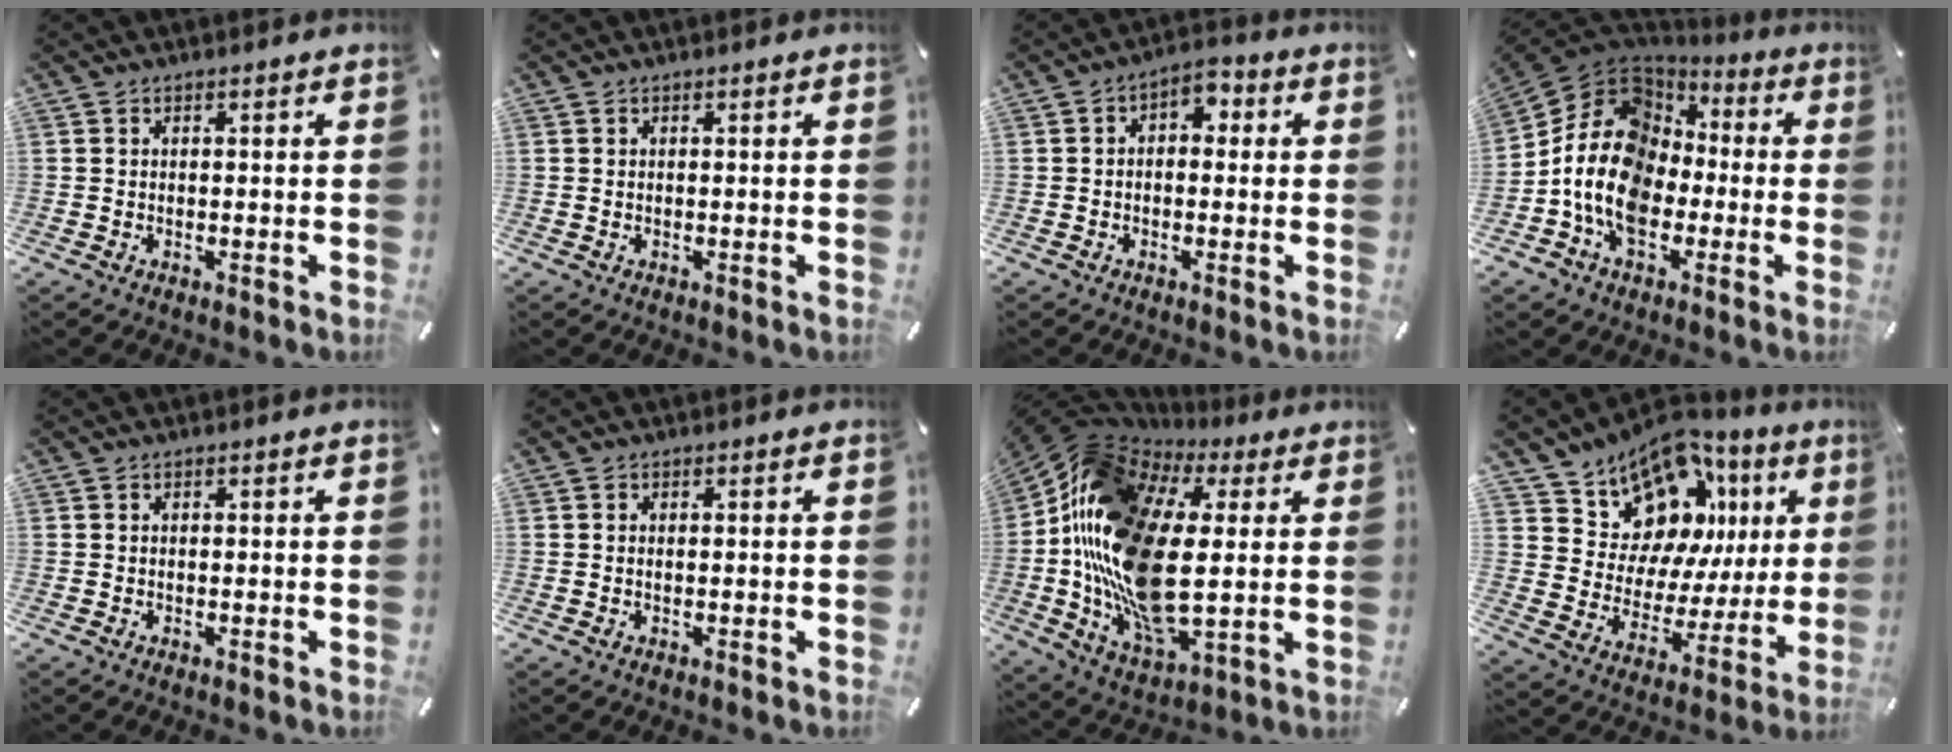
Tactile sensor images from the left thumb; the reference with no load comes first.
{"total": 0.0}
{"total": 3.3, "force": [-0.9, 2.4, 2.0], "torque": [-0.037, 0.016, -0.019]}
{"total": 17.1, "force": [-3.5, 13.6, 9.7], "torque": [-0.215, 0.023, -0.067]}
{"total": 0.0}
{"total": 0.0}
{"total": 23.7, "force": [1.5, 14.2, 18.9], "torque": [-0.434, -0.024, 0.020]}
{"total": 14.0, "force": [10.7, 8.3, 3.7], "torque": [-0.066, -0.105, 0.193]}